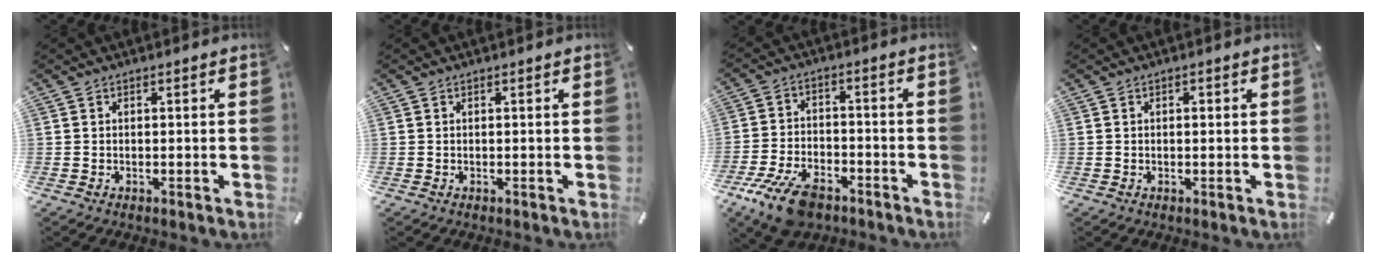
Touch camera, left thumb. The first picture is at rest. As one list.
[{"total": 0.0}, {"total": 11.2, "force": [-7.3, 5.6, 6.4], "torque": [-0.129, 0.036, -0.134]}, {"total": 1.0, "force": [0.1, 0.6, 0.7], "torque": [-0.007, -0.001, -0.001]}]